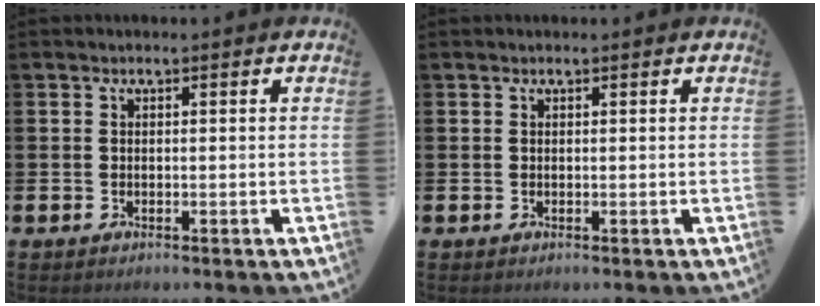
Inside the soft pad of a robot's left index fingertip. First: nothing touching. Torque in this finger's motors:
{"motor_torque": [-0.46, -1.67, -0.46, -0.04]}